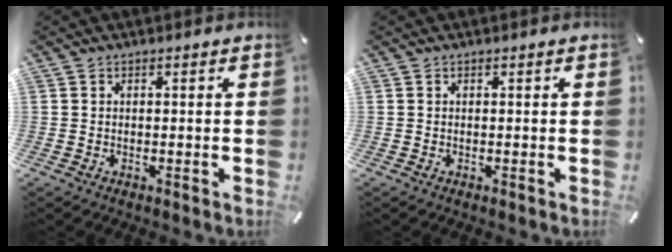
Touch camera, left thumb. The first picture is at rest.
{"total": 0.0}